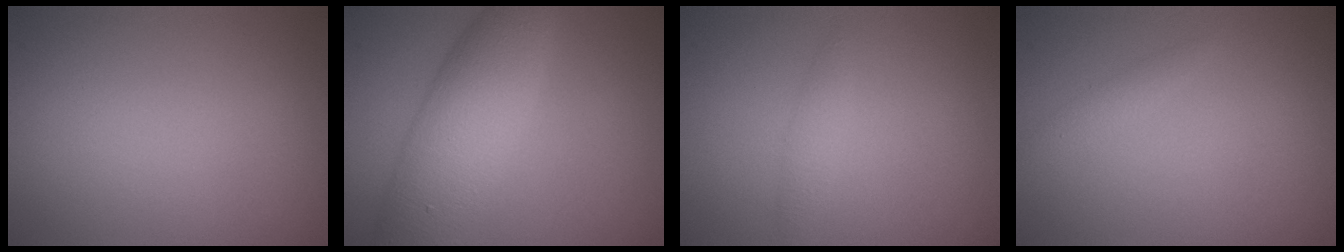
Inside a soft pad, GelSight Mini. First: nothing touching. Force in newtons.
{"total": 7.4, "press": 7.4, "slide": 0.2}
{"total": 1.2, "press": 1.2, "slide": 0.0}
{"total": 0.8, "press": 0.8, "slide": 0.1}